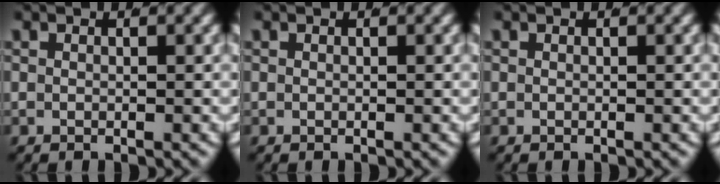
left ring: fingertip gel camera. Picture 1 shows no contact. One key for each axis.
{"total": 0.0}
{"total": 0.0}